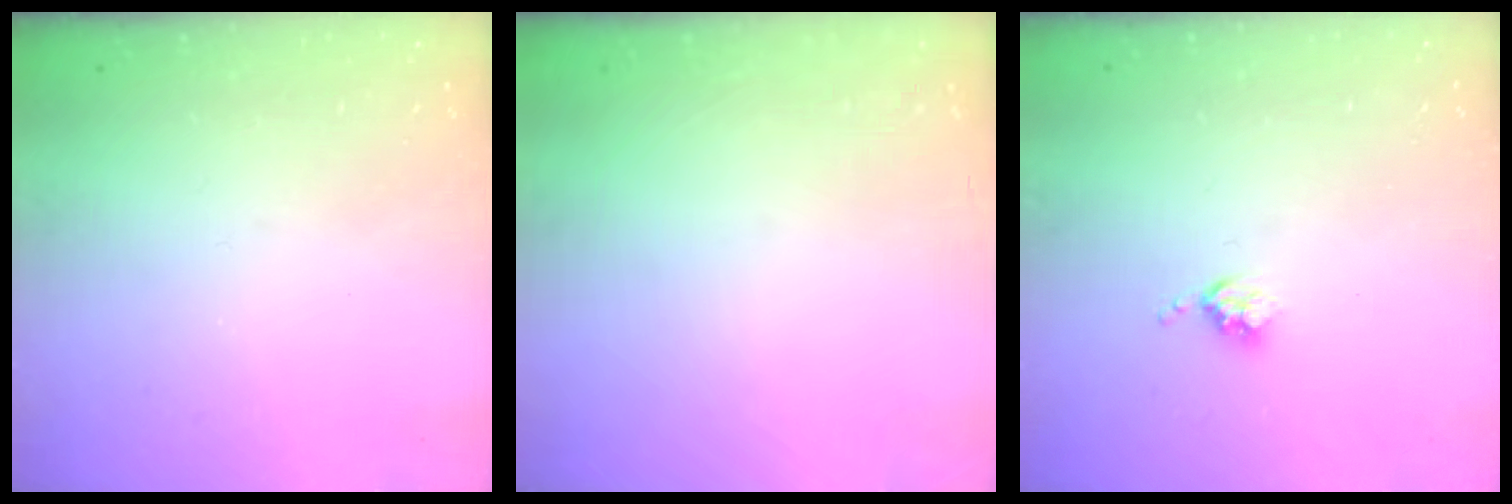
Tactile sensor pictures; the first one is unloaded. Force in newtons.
{"total": 0.0}
{"total": 3.6, "press": 3.6, "slide": 0.4}